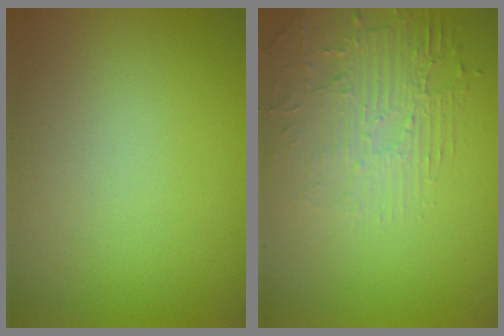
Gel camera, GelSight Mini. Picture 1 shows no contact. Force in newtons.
{"total": 2.2, "press": 1.7, "slide": 1.5}